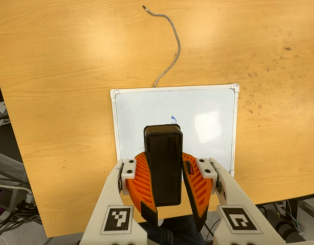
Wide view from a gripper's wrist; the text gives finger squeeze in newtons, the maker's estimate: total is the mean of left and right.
{"total": 11.5, "left": 10.7, "right": 12.3}